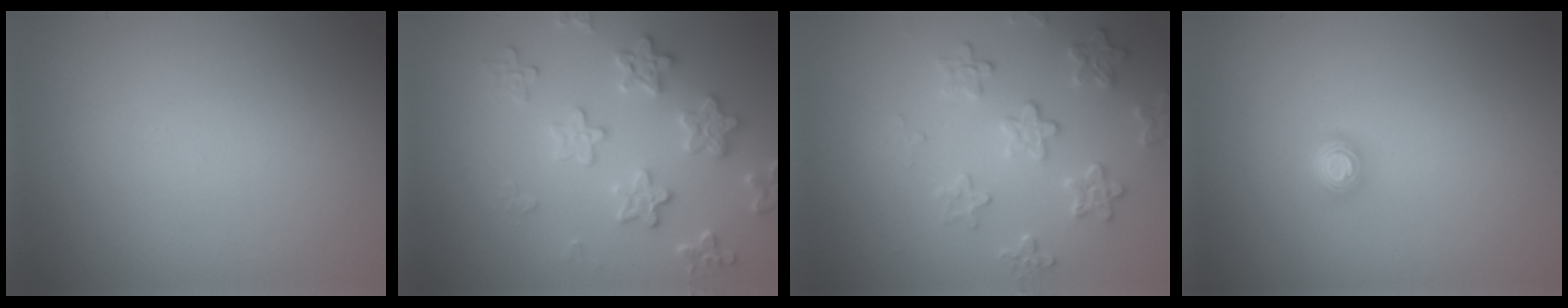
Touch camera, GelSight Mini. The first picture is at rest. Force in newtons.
{"total": 3.6, "press": 3.6, "slide": 0.4}
{"total": 3.4, "press": 2.9, "slide": 1.8}
{"total": 1.5, "press": 1.1, "slide": 1.1}